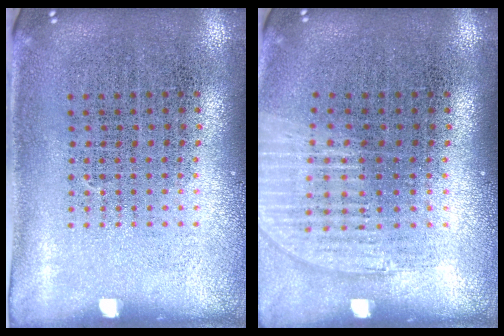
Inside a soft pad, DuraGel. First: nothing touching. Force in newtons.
{"total": 1.2, "press": 1.2, "slide": 0.3}